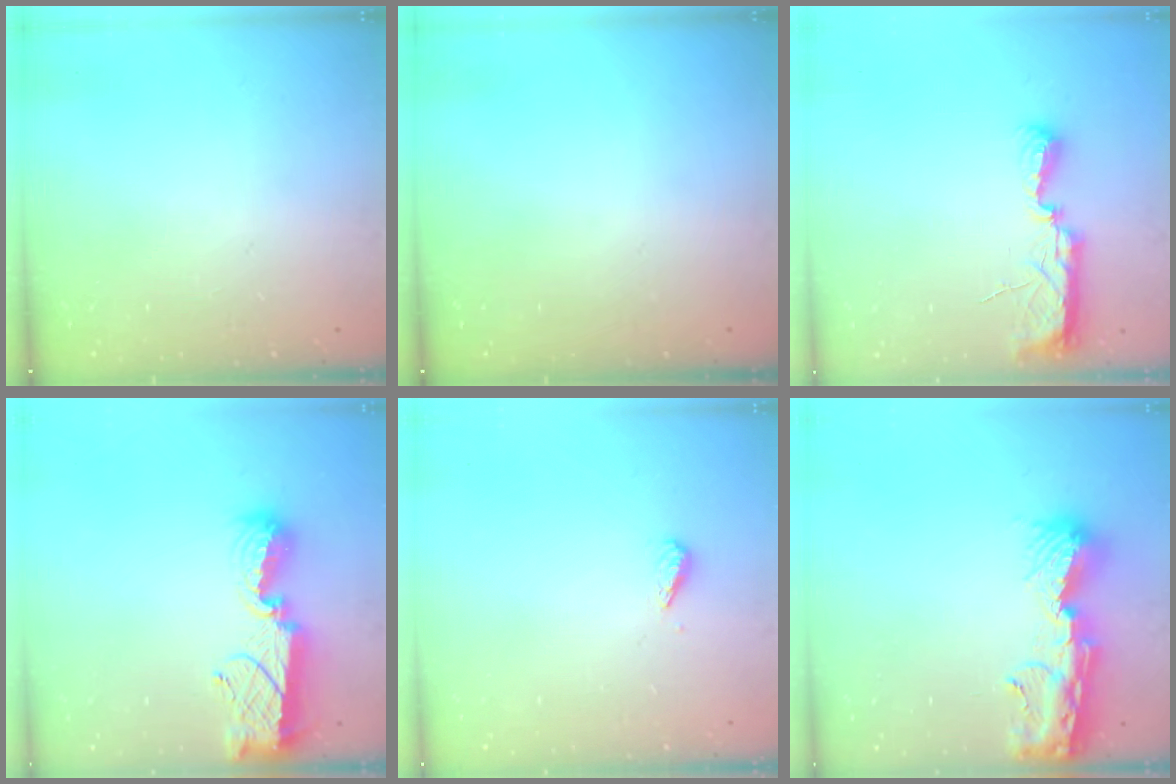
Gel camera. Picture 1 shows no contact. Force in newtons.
{"total": 0.0}
{"total": 8.1, "press": 8.0, "slide": 1.2}
{"total": 12.3, "press": 12.3, "slide": 0.8}
{"total": 2.7, "press": 2.7, "slide": 0.6}
{"total": 13.0, "press": 12.9, "slide": 1.3}